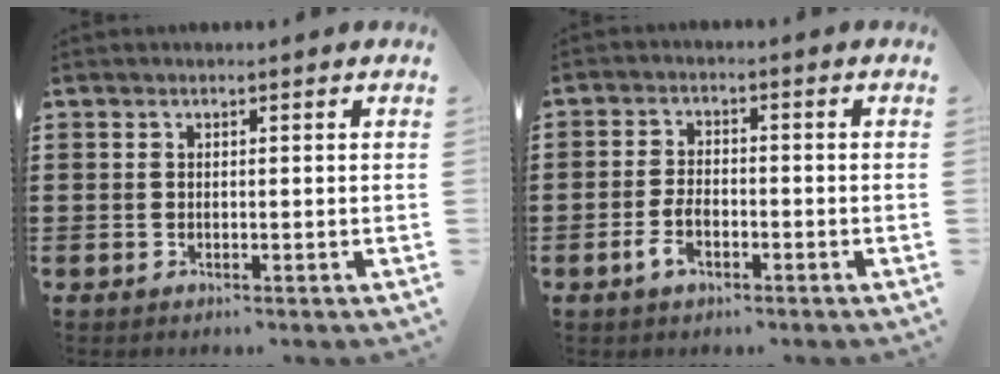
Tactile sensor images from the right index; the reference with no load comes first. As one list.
[{"total": 3.6, "force": [-1.7, 1.7, 2.6], "torque": [-0.062, -0.004, -0.034]}]